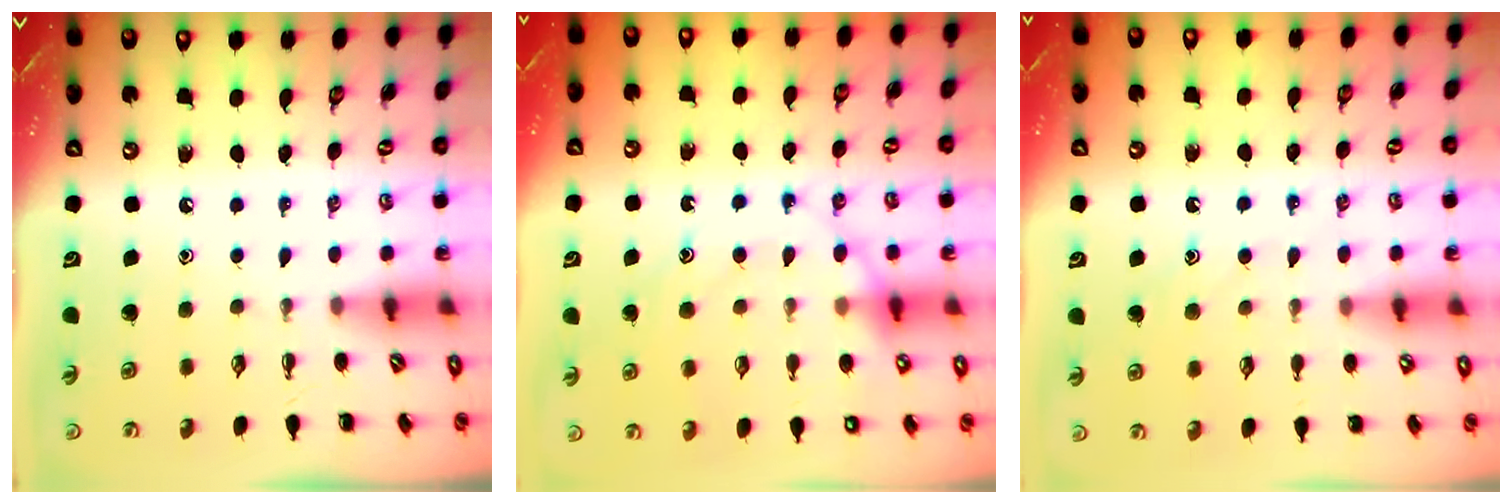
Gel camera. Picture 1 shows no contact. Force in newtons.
{"total": 16.7, "press": 16.6, "slide": 1.5}
{"total": 11.2, "press": 11.1, "slide": 1.0}